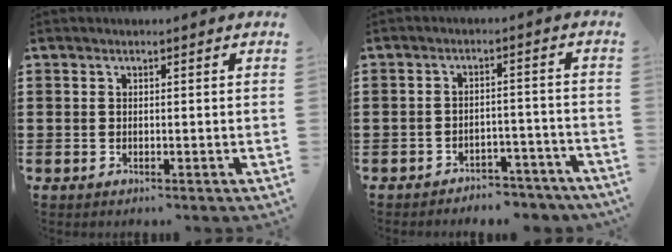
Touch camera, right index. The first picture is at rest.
{"total": 3.3, "force": [-3.3, 0.6, 0.3], "torque": [-0.009, 0.006, -0.068]}